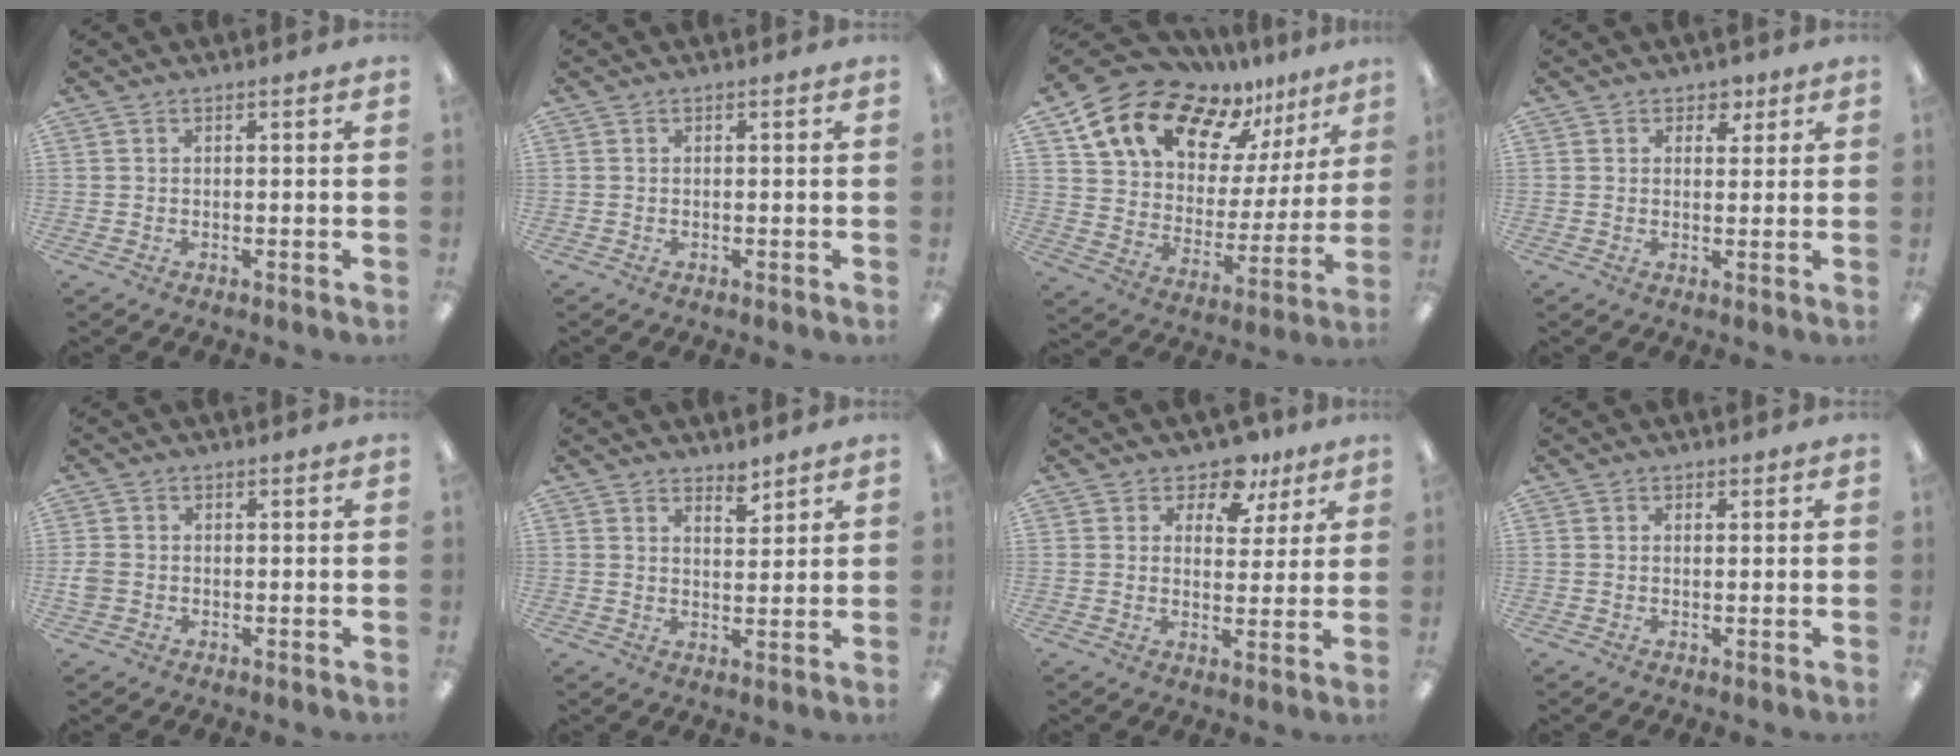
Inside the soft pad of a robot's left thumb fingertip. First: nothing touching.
{"total": 0.0}
{"total": 16.7, "force": [12.7, 8.2, 6.9], "torque": [-0.152, -0.085, 0.232]}
{"total": 3.4, "force": [2.2, 2.5, 0.9], "torque": [0.001, -0.005, 0.035]}
{"total": 2.6, "force": [-0.4, 2.3, 1.2], "torque": [-0.010, 0.002, -0.008]}
{"total": 3.9, "force": [3.5, 1.4, 1.1], "torque": [-0.002, -0.027, 0.060]}
{"total": 8.3, "force": [6.2, 4.7, 2.9], "torque": [-0.042, -0.037, 0.110]}
{"total": 0.8, "force": [0.6, 0.6, 0.1], "torque": [0.007, -0.002, 0.009]}